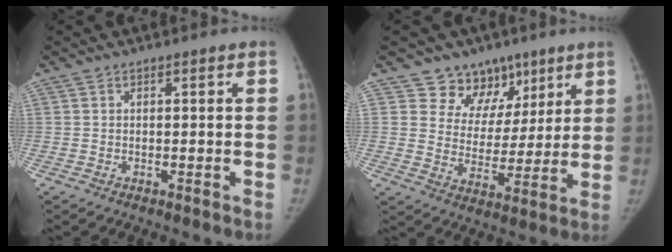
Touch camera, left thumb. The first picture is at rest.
{"total": 11.0, "force": [7.1, 8.2, 2.1], "torque": [0.023, -0.037, 0.120]}